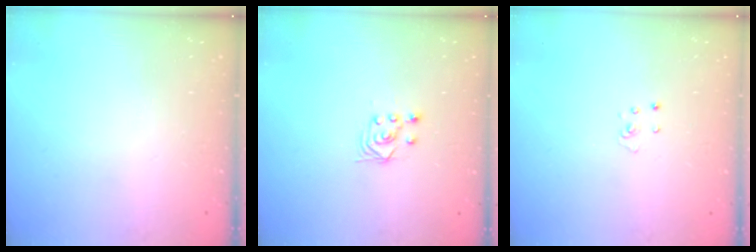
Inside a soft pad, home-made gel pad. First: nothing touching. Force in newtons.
{"total": 2.8, "press": 2.4, "slide": 1.4}
{"total": 2.3, "press": 2.3, "slide": 0.2}